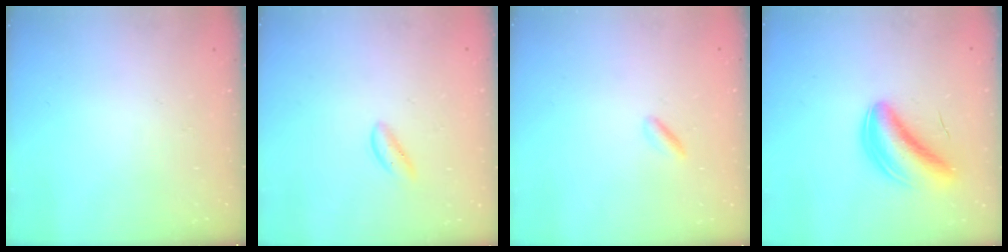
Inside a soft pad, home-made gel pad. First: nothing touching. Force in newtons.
{"total": 1.3, "press": 1.3, "slide": 0.3}
{"total": 0.9, "press": 0.6, "slide": 0.7}
{"total": 7.4, "press": 6.9, "slide": 2.6}